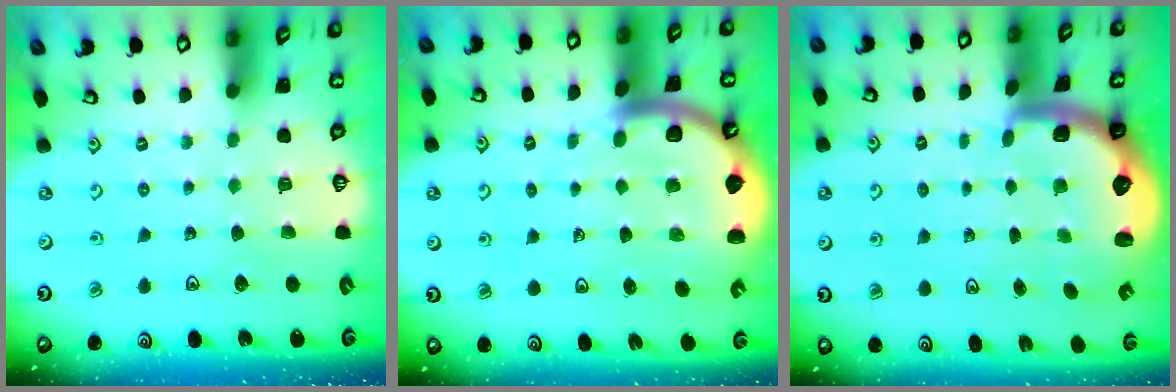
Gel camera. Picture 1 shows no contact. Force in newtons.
{"total": 6.1, "press": 6.1, "slide": 0.7}
{"total": 2.8, "press": 2.4, "slide": 1.4}